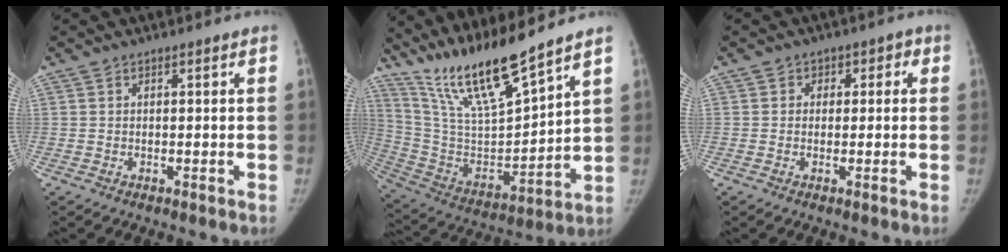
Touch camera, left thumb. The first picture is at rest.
{"total": 17.9, "force": [14.8, 1.7, 9.9], "torque": [-0.163, -0.081, 0.292]}
{"total": 3.2, "force": [0.4, 2.9, 1.2], "torque": [0.017, 0.008, -0.005]}